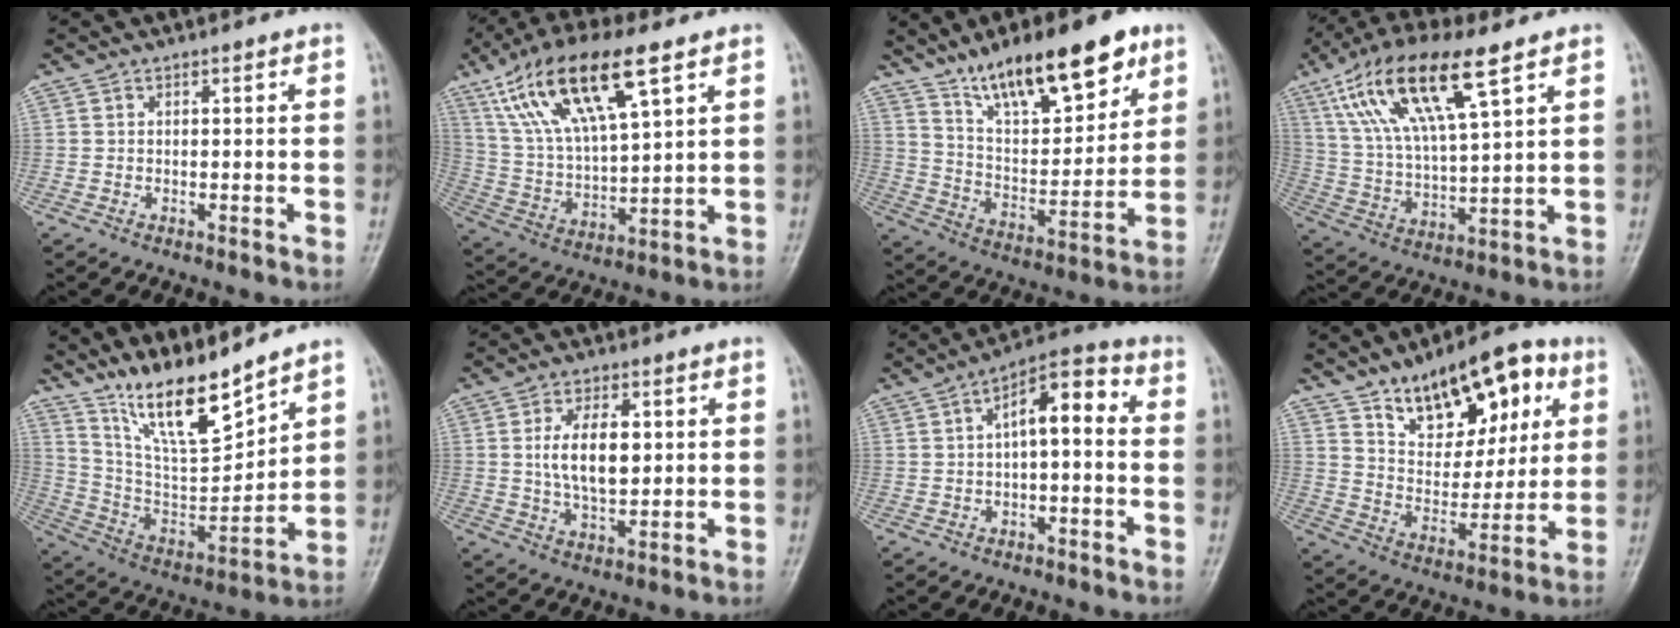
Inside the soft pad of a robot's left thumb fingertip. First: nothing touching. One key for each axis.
{"total": 18.6, "fx": 9.8, "fy": 6.1, "fz": 14.7, "tx": -0.272, "ty": -0.016, "tz": 0.186}
{"total": 19.5, "fx": 12.6, "fy": 7.0, "fz": 13.1, "tx": -0.171, "ty": -0.054, "tz": 0.222}
{"total": 17.7, "fx": 9.1, "fy": 5.2, "fz": 14.3, "tx": -0.274, "ty": -0.015, "tz": 0.173}
{"total": 14.8, "fx": 12.0, "fy": 2.9, "fz": 8.2, "tx": -0.122, "ty": -0.073, "tz": 0.234}
{"total": 9.0, "fx": 1.3, "fy": 4.9, "fz": 7.4, "tx": -0.123, "ty": -0.008, "tz": 0.025}
{"total": 8.8, "fx": 0.7, "fy": 4.0, "fz": 7.8, "tx": -0.107, "ty": 0.038, "tz": -0.002}
{"total": 18.7, "fx": 9.0, "fy": 10.2, "fz": 12.8, "tx": -0.131, "ty": -0.026, "tz": 0.145}